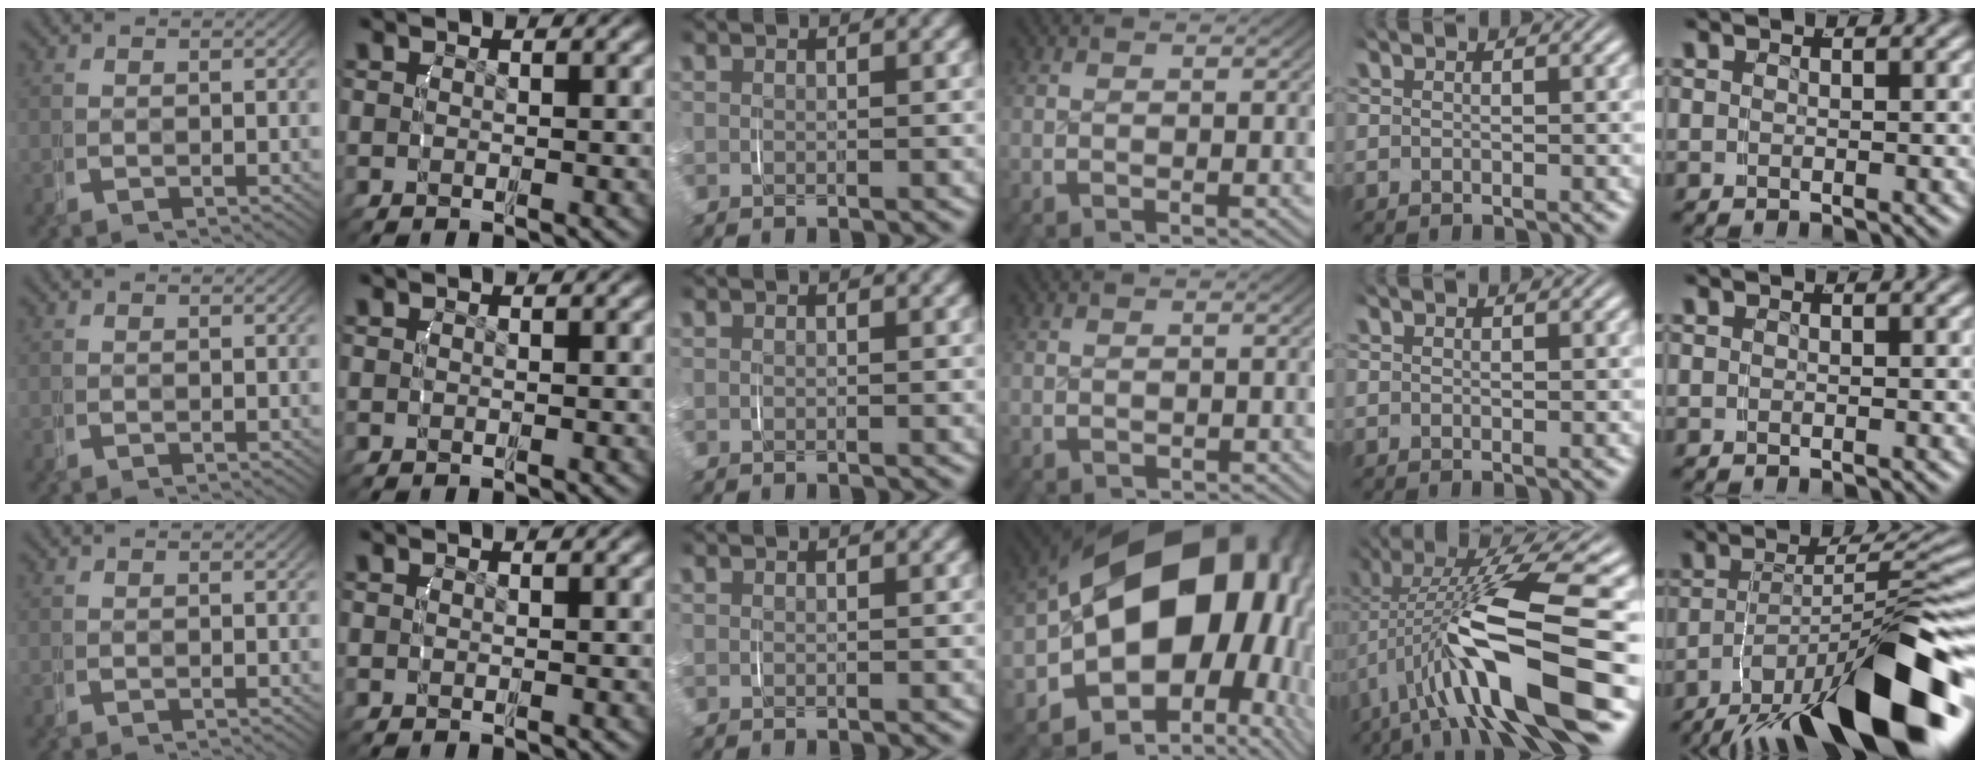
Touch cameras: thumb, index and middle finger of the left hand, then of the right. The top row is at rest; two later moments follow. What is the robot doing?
{"motion": "grasp_and_lifting", "object": "router"}